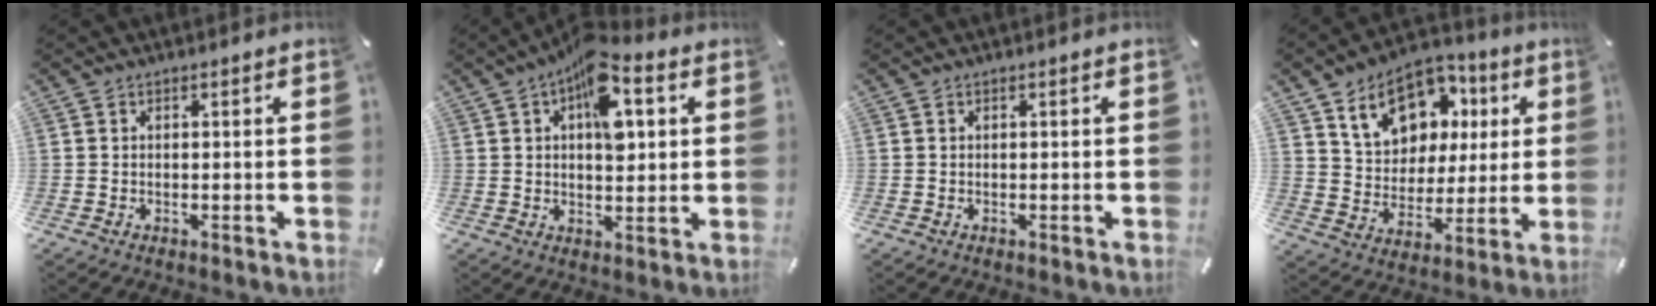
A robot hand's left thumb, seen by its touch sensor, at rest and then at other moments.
{"total": 12.2, "force": [4.7, 6.6, 9.2], "torque": [-0.118, -0.018, 0.076]}
{"total": 0.0}
{"total": 13.9, "force": [7.1, 10.7, 5.4], "torque": [-0.097, -0.032, 0.136]}